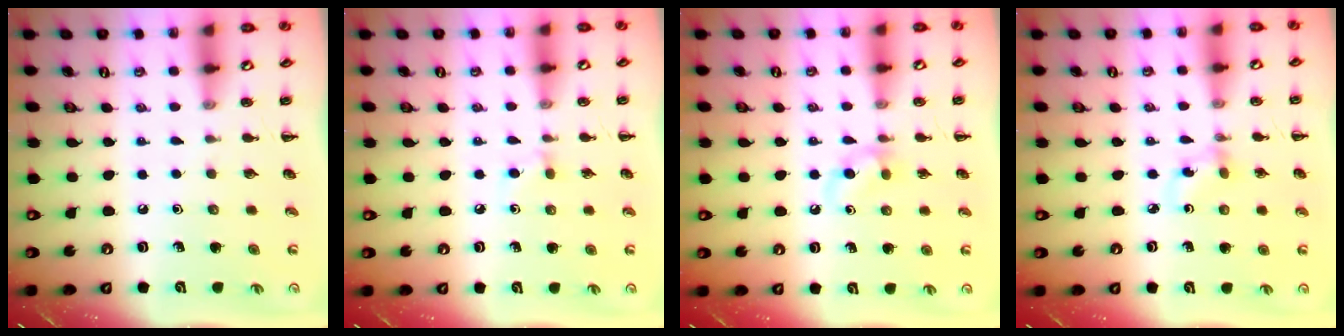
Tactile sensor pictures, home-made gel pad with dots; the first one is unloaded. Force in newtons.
{"total": 4.2, "press": 3.9, "slide": 1.7}
{"total": 5.3, "press": 5.0, "slide": 1.8}
{"total": 3.1, "press": 2.9, "slide": 1.2}